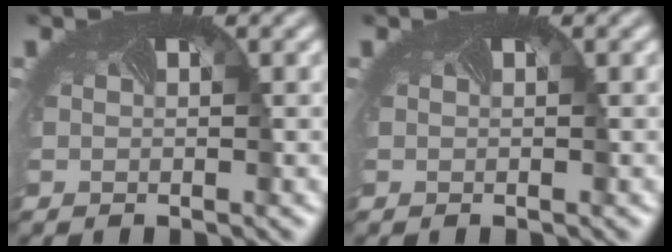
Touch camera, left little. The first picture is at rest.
{"total": 0.0}